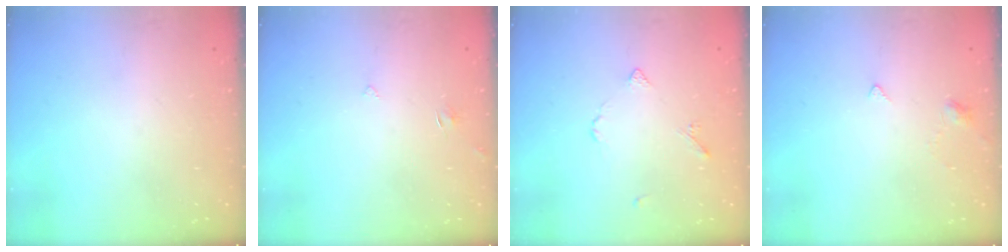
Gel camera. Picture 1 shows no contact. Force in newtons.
{"total": 2.5, "press": 2.5, "slide": 0.3}
{"total": 4.2, "press": 4.1, "slide": 0.8}
{"total": 2.4, "press": 2.4, "slide": 0.5}